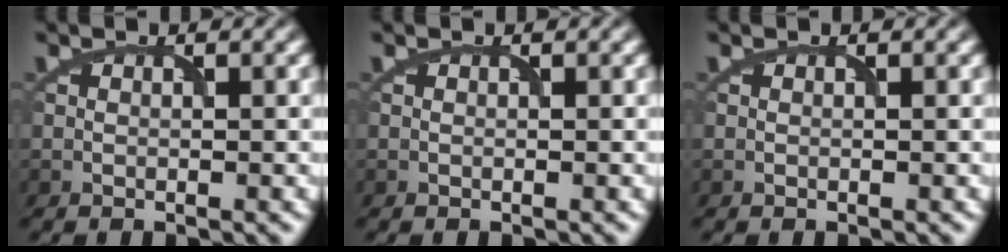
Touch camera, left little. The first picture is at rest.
{"total": 0.0}
{"total": 0.0}